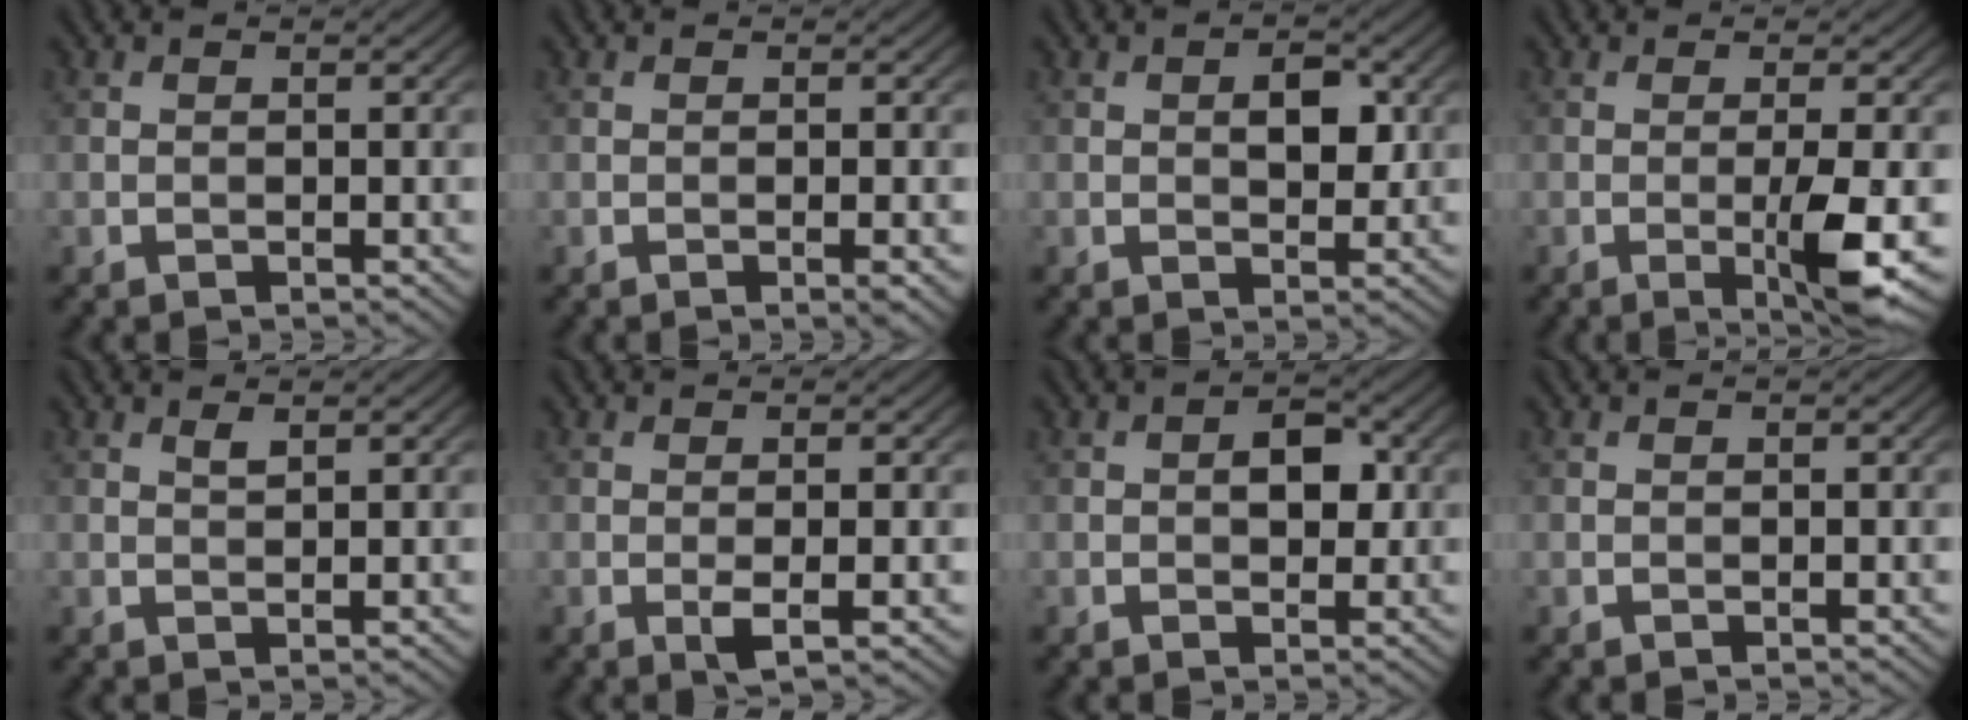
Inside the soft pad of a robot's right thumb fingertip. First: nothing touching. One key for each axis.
{"total": 1.4, "fx": -0.4, "fy": 0.0, "fz": 1.3, "tx": -0.024, "ty": -0.002, "tz": -0.007}
{"total": 3.6, "fx": 0.6, "fy": 2.0, "fz": 3.0, "tx": -0.046, "ty": -0.002, "tz": 0.009}
{"total": 5.6, "fx": -1.3, "fy": 0.5, "fz": 5.5, "tx": -0.098, "ty": 0.000, "tz": -0.021}
{"total": 1.2, "fx": 0.8, "fy": 0.2, "fz": 0.8, "tx": -0.020, "ty": 0.000, "tz": 0.017}
{"total": 2.3, "fx": -0.5, "fy": 0.2, "fz": 2.2, "tx": -0.043, "ty": -0.002, "tz": -0.010}
{"total": 3.4, "fx": 0.3, "fy": 2.0, "fz": 2.7, "tx": -0.042, "ty": 0.001, "tz": 0.001}
{"total": 0.0}